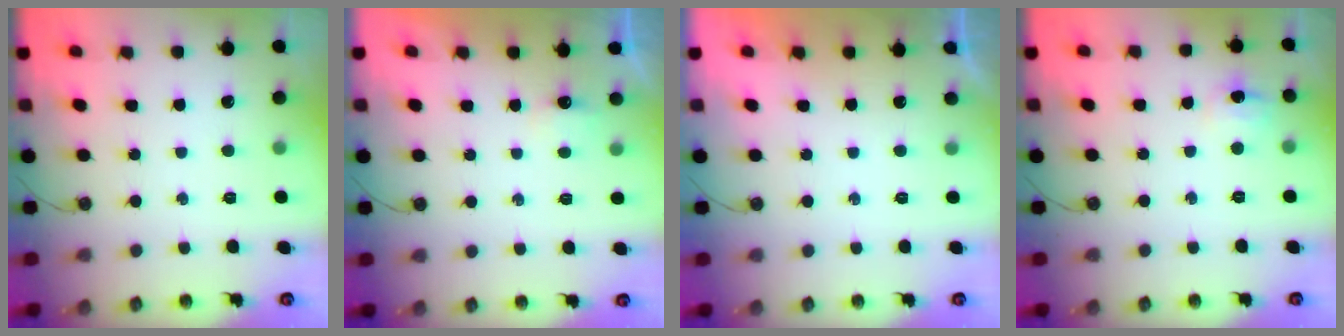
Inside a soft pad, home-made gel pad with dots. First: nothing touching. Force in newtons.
{"total": 2.7, "press": 2.6, "slide": 0.4}
{"total": 0.0}
{"total": 5.5, "press": 5.5, "slide": 0.3}